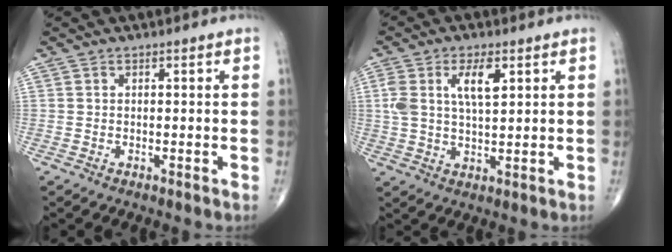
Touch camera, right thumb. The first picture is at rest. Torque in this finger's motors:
{"motor_torque": [0.08, 0.30, 0.95, 0.37, 0.21]}